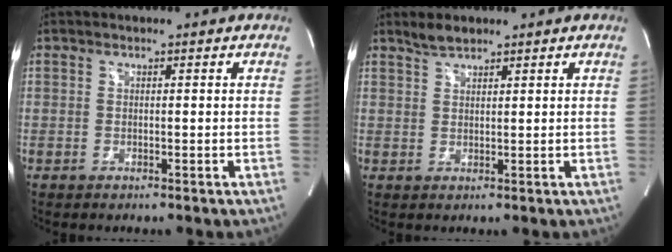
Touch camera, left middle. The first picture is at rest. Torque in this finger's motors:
{"motor_torque": [0.11, -0.07, -0.06, 0.00]}